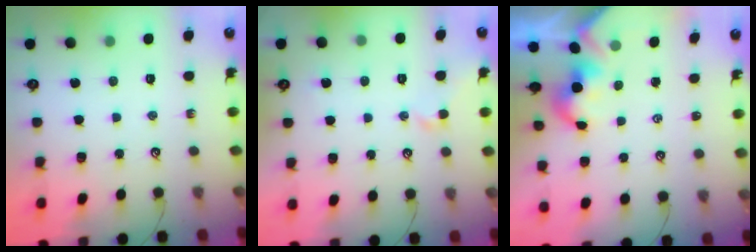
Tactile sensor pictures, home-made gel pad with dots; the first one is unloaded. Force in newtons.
{"total": 0.9, "press": 0.8, "slide": 0.5}
{"total": 1.9, "press": 1.9, "slide": 0.2}